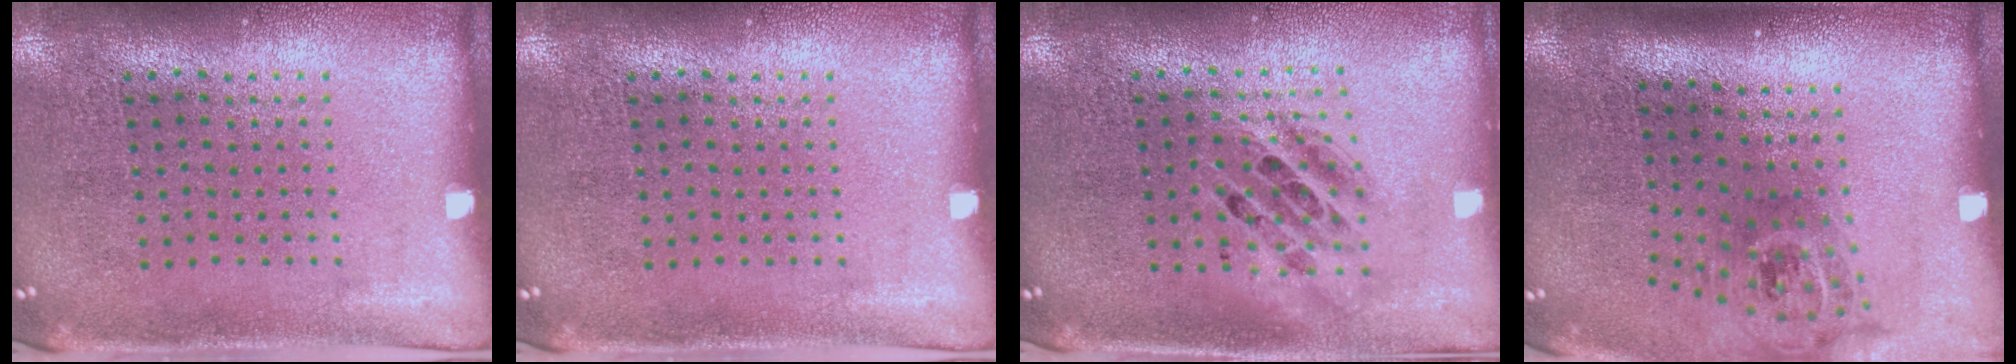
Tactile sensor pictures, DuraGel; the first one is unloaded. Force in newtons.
{"total": 0.0}
{"total": 1.7, "press": 1.4, "slide": 1.0}
{"total": 1.9, "press": 1.4, "slide": 1.3}